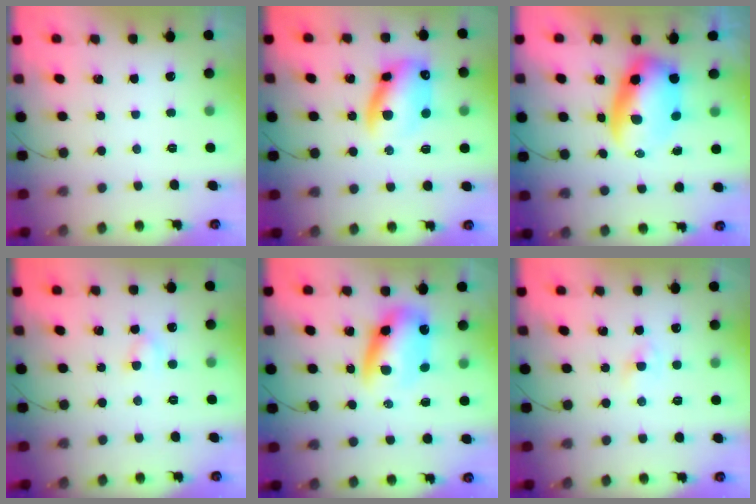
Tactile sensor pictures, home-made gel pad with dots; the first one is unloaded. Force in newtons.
{"total": 12.6, "press": 12.4, "slide": 2.5}
{"total": 8.9, "press": 8.6, "slide": 2.4}
{"total": 3.3, "press": 3.0, "slide": 1.2}
{"total": 8.5, "press": 8.4, "slide": 1.6}
{"total": 0.7, "press": 0.6, "slide": 0.5}